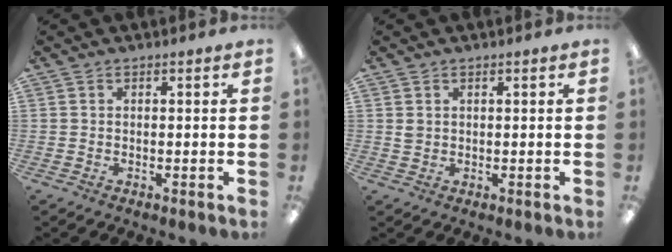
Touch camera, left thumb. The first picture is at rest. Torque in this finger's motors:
{"motor_torque": [-0.08, 0.15, 0.33, -0.05, 0.00]}